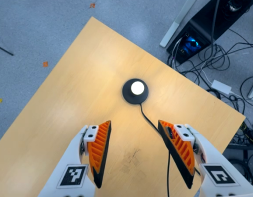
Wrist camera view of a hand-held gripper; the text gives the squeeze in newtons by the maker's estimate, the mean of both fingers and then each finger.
{"total": 0.0}